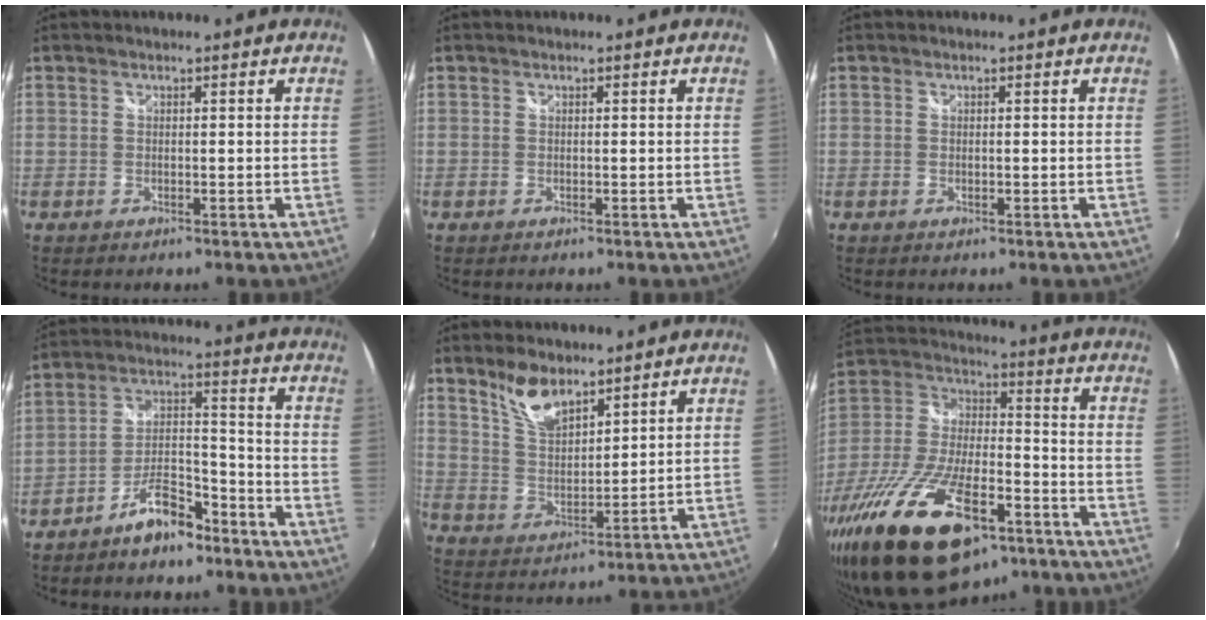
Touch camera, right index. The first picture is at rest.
{"total": 0.0}
{"total": 0.0}
{"total": 8.6, "force": [-6.4, 2.9, 4.9], "torque": [-0.093, 0.026, -0.106]}
{"total": 8.1, "force": [6.1, 3.1, 4.4], "torque": [-0.079, 0.004, 0.123]}
{"total": 26.4, "force": [-15.2, 10.7, 18.7], "torque": [-0.374, -0.041, -0.256]}